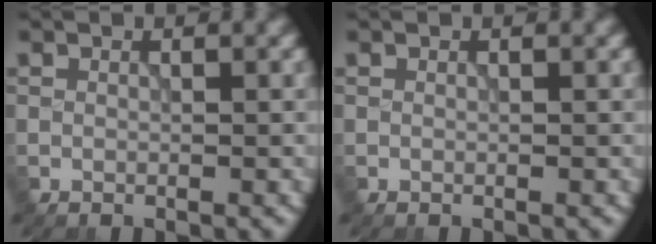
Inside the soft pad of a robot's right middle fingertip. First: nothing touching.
{"total": 0.0}